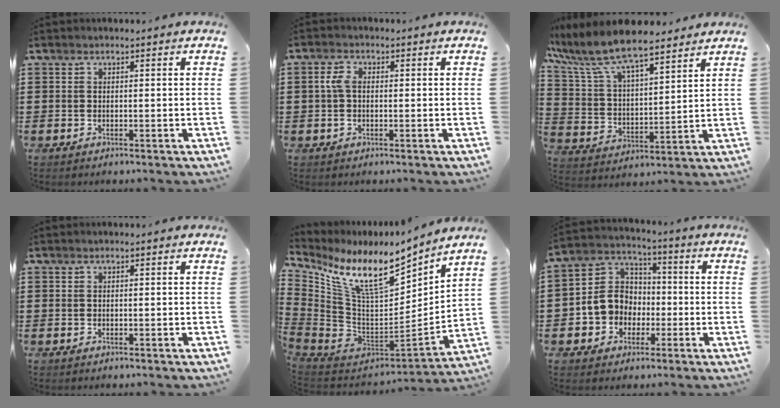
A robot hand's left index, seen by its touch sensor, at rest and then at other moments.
{"total": 3.2, "force": [0.0, 1.8, 2.6], "torque": [-0.076, -0.001, -0.008]}
{"total": 9.5, "force": [8.1, 1.7, 4.6], "torque": [-0.123, -0.035, 0.140]}
{"total": 0.0}
{"total": 12.4, "force": [8.0, 4.1, 8.6], "torque": [-0.187, -0.067, 0.135]}
{"total": 8.0, "force": [-1.9, 7.4, 2.5], "torque": [-0.094, 0.011, -0.042]}